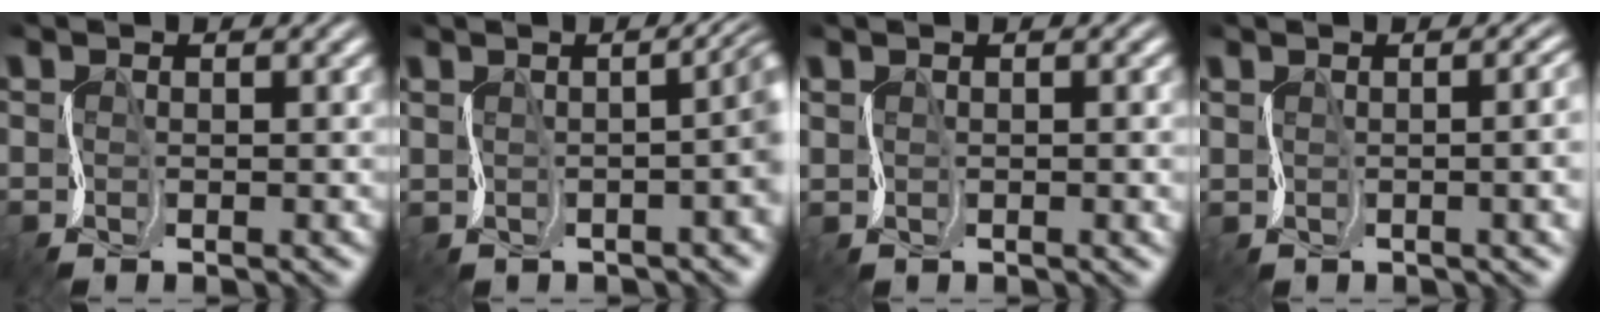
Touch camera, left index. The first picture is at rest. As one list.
[{"total": 4.0, "force": [0.0, 1.6, 3.7], "torque": [-0.012, -0.005, 0.005]}, {"total": 0.7, "force": [0.7, 0.2, 0.2], "torque": [-0.002, -0.001, 0.013]}, {"total": 4.1, "force": [0.3, 2.0, 3.6], "torque": [-0.015, 0.004, 0.015]}]